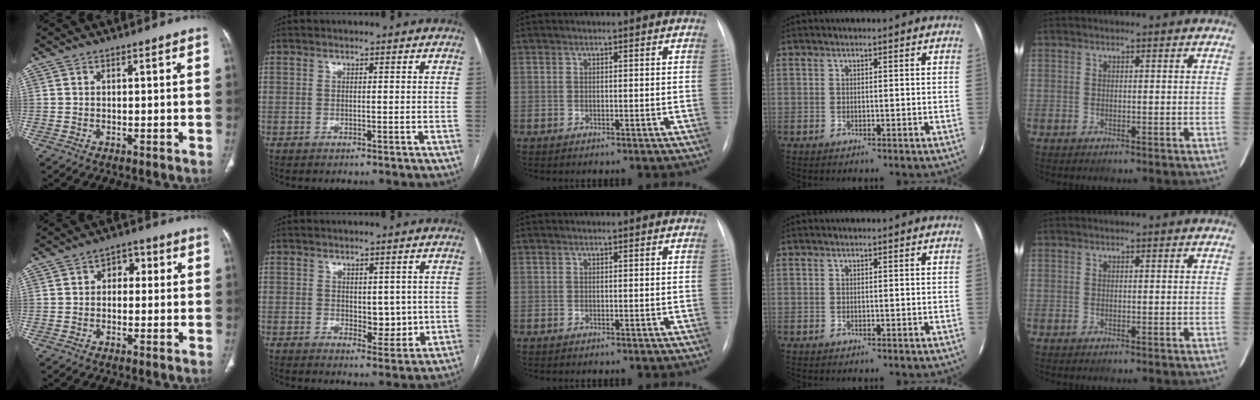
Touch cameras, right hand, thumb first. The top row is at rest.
{"thumb": {"total": 4.0, "force": [0.5, 3.0, 2.7], "torque": [-0.012, 0.013, -0.003]}, "index": {"total": 4.7, "force": [0.3, 2.7, 3.8], "torque": [-0.046, -0.006, 0.013]}}